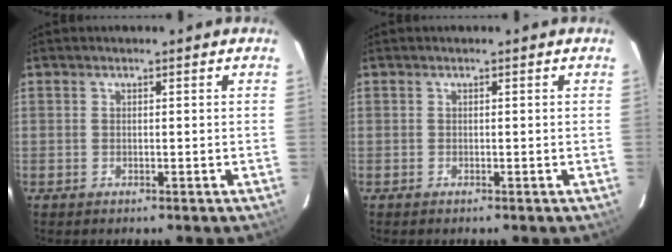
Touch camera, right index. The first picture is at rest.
{"total": 0.0}